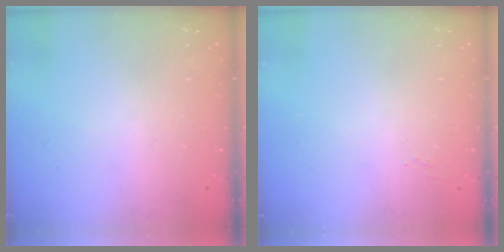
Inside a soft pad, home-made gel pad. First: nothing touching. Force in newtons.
{"total": 5.1, "press": 5.1, "slide": 0.5}